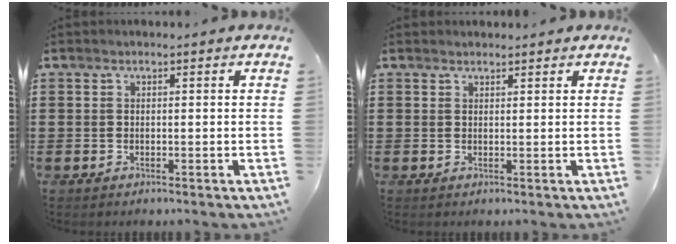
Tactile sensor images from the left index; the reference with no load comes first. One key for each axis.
{"total": 1.2, "fx": 1.1, "fy": 0.3, "fz": 0.0, "tx": -0.002, "ty": 0.001, "tz": 0.022}